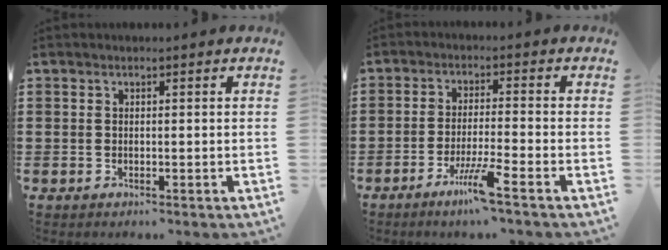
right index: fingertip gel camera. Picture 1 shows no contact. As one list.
[{"total": 6.0, "force": [-3.7, -0.5, 4.6], "torque": [-0.093, -0.015, -0.068]}]